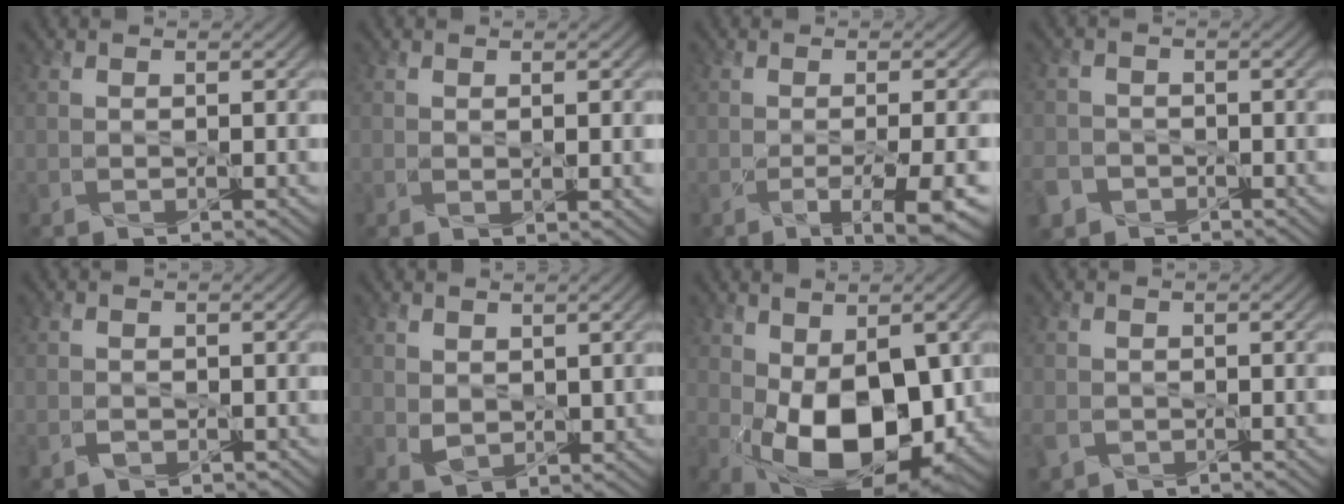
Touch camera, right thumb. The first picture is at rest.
{"total": 1.9, "force": [0.1, 0.7, 1.7], "torque": [-0.030, -0.005, 0.005]}
{"total": 5.5, "force": [-2.0, 1.1, 5.0], "torque": [-0.077, -0.006, -0.027]}
{"total": 3.5, "force": [-2.1, 2.5, 1.0], "torque": [-0.032, -0.009, -0.049]}
{"total": 1.5, "force": [-0.6, 1.2, 0.6], "torque": [-0.014, -0.007, -0.014]}
{"total": 2.5, "force": [1.2, 1.8, 1.2], "torque": [-0.033, -0.007, 0.026]}
{"total": 14.4, "force": [-1.9, 8.3, 11.5], "torque": [-0.203, -0.036, -0.017]}
{"total": 2.2, "force": [-1.1, 1.7, 0.8], "torque": [-0.028, -0.013, -0.027]}